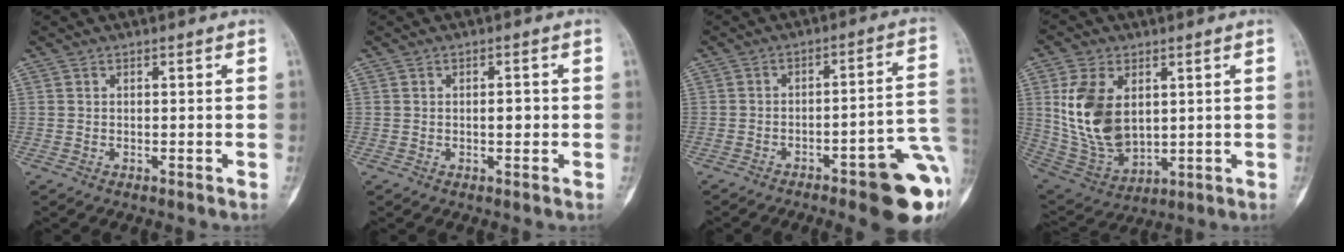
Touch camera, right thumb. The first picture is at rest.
{"total": 2.3, "force": [-0.1, 1.2, 2.0], "torque": [-0.022, 0.002, -0.004]}
{"total": 18.3, "force": [-7.9, 4.7, 15.9], "torque": [-0.143, 0.042, -0.096]}
{"total": 15.5, "force": [3.1, 9.8, 11.6], "torque": [-0.206, -0.019, 0.077]}